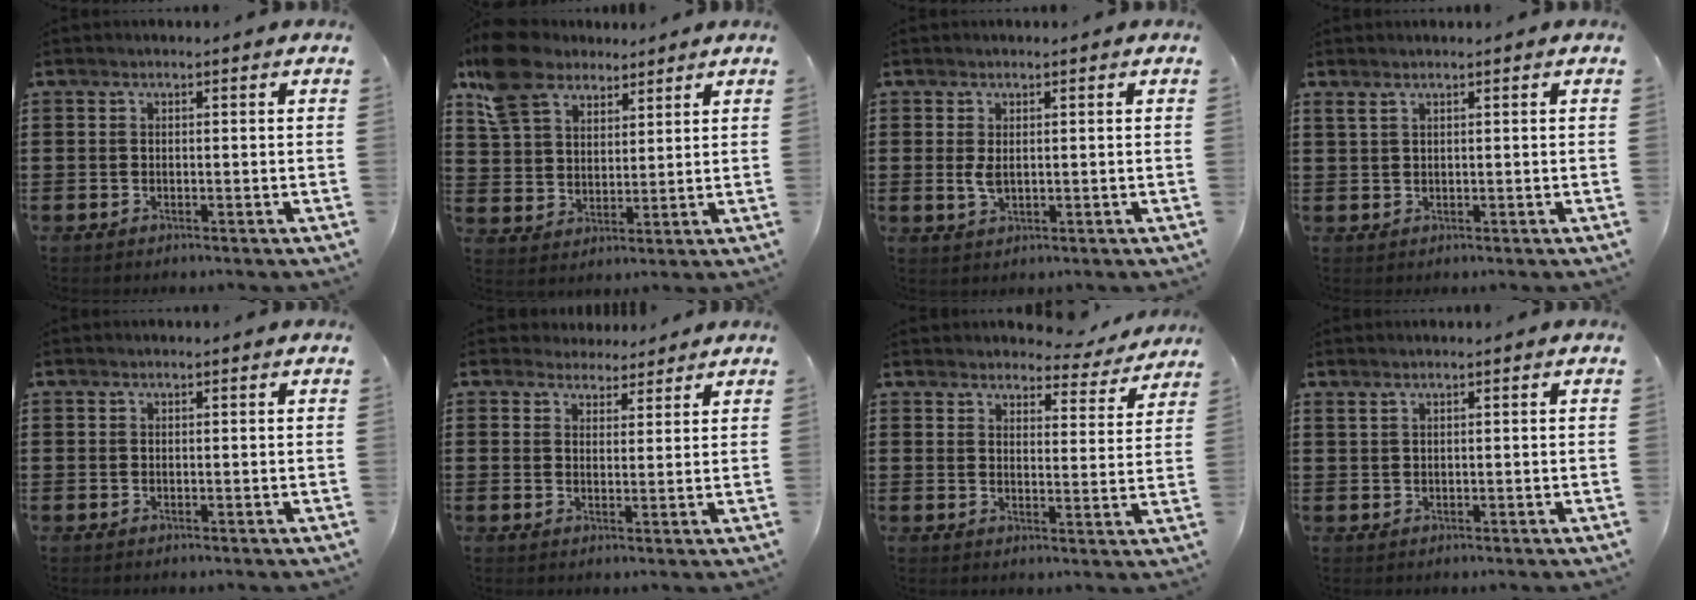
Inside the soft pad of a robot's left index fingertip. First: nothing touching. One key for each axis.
{"total": 9.0, "fx": 6.9, "fy": 5.0, "fz": 2.9, "tx": -0.088, "ty": -0.003, "tz": 0.131}
{"total": 2.4, "fx": 0.4, "fy": 1.0, "fz": 2.1, "tx": -0.058, "ty": -0.003, "tz": 0.003}
{"total": 1.5, "fx": 1.1, "fy": 0.4, "fz": 1.0, "tx": -0.023, "ty": 0.003, "tz": 0.019}
{"total": 0.0}
{"total": 3.3, "fx": 3.0, "fy": 1.4, "fz": 0.0, "tx": -0.013, "ty": 0.002, "tz": 0.057}
{"total": 4.0, "fx": 3.8, "fy": 0.9, "fz": 0.6, "tx": -0.023, "ty": -0.021, "tz": 0.066}
{"total": 0.9, "fx": 0.8, "fy": 0.1, "fz": 0.5, "tx": -0.011, "ty": 0.000, "tz": 0.015}